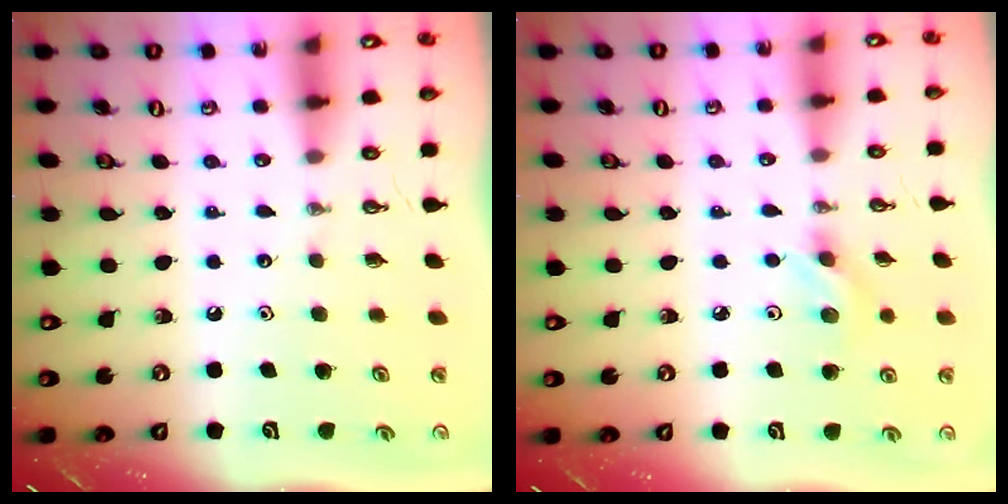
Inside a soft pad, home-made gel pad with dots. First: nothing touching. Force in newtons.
{"total": 8.5, "press": 6.6, "slide": 5.3}